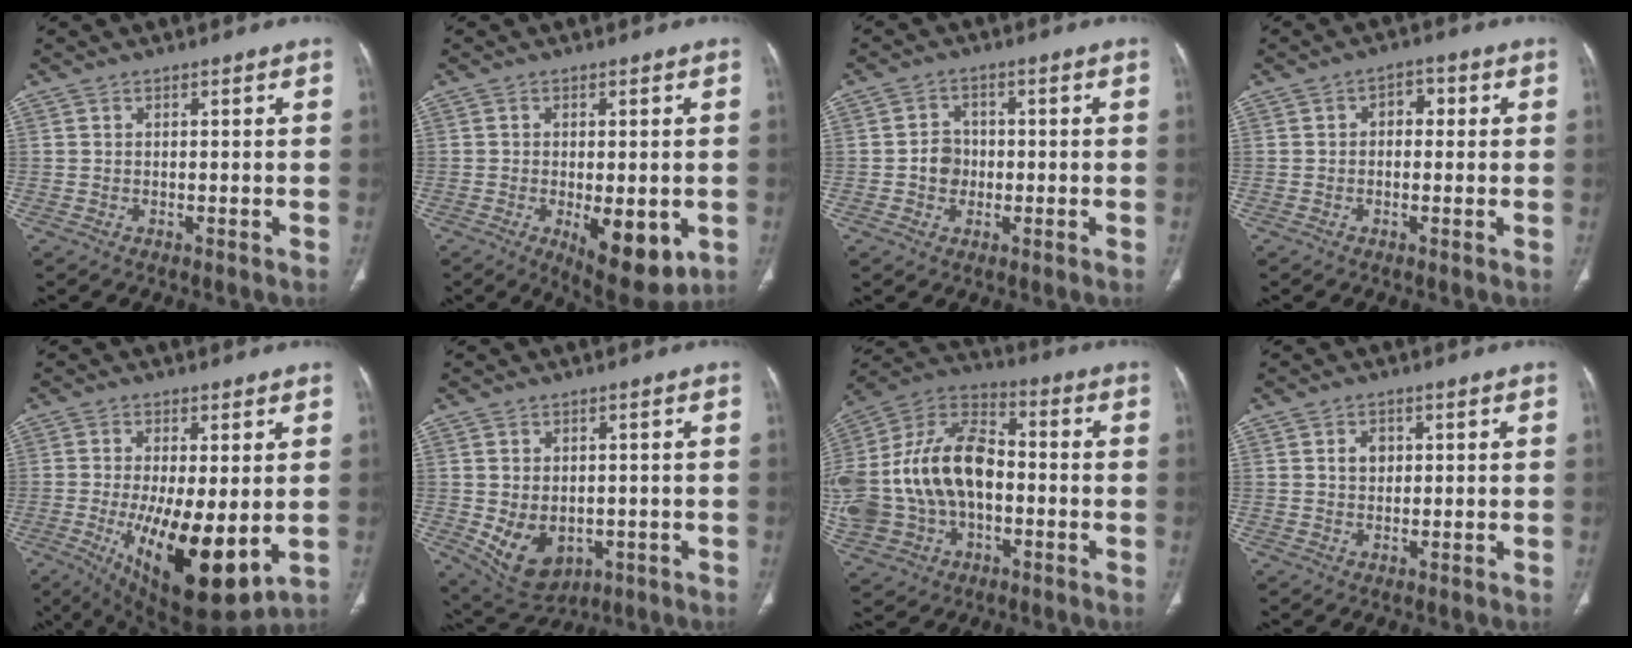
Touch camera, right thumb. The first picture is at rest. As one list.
[{"total": 11.3, "force": [-3.2, 4.9, 9.7], "torque": [-0.121, -0.016, -0.034]}, {"total": 4.2, "force": [-0.6, 3.7, 1.8], "torque": [-0.010, 0.009, -0.015]}, {"total": 3.5, "force": [0.4, 2.4, 2.4], "torque": [-0.012, 0.011, -0.002]}, {"total": 17.9, "force": [-3.3, 6.5, 16.3], "torque": [-0.266, -0.031, -0.029]}, {"total": 9.5, "force": [-1.8, 6.9, 6.4], "torque": [-0.090, -0.004, -0.005]}, {"total": 24.4, "force": [-1.8, 16.4, 18.0], "torque": [-0.373, 0.033, -0.027]}, {"total": 2.7, "force": [0.7, 2.1, 1.5], "torque": [-0.014, 0.000, 0.012]}]